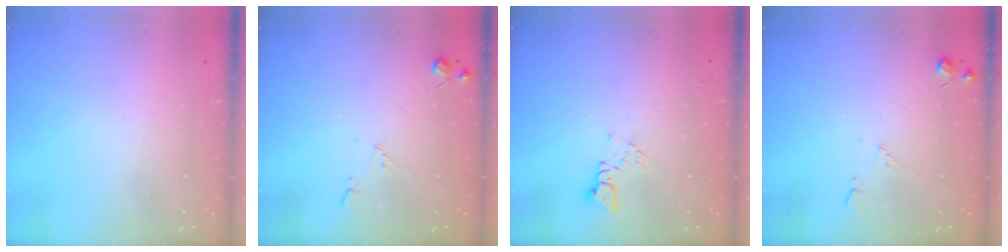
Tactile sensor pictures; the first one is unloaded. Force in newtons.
{"total": 5.6, "press": 5.6, "slide": 0.9}
{"total": 2.3, "press": 2.3, "slide": 0.2}
{"total": 5.6, "press": 5.6, "slide": 0.9}